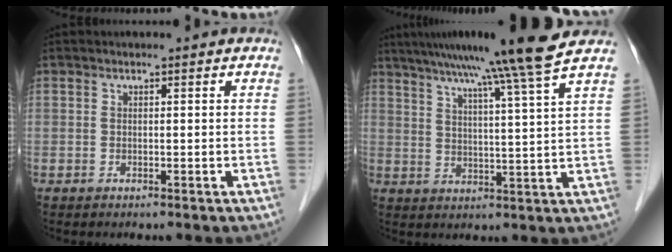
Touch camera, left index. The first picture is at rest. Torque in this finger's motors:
{"motor_torque": [1.03, -1.11, 0.65, 0.18]}